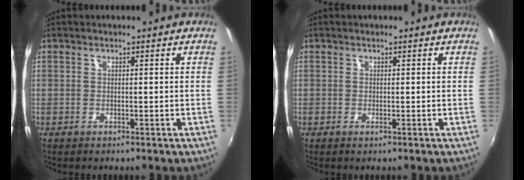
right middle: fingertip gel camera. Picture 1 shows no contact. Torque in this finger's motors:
{"motor_torque": [-0.43, -0.55, -0.27, -0.03]}